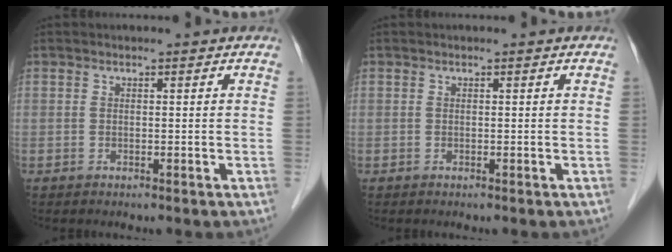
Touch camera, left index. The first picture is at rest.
{"total": 0.0}